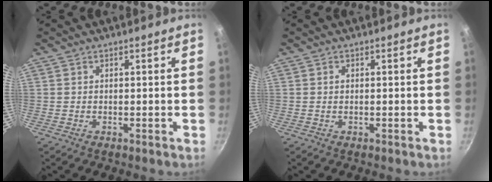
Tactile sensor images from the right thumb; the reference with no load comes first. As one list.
[{"total": 0.6, "force": [0.1, 0.4, 0.5], "torque": [-0.009, 0.003, 0.001]}]